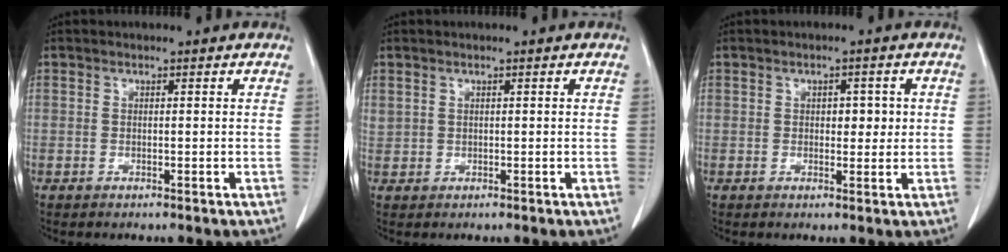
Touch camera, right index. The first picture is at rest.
{"total": 1.3, "force": [0.8, 1.0, 0.4], "torque": [-0.009, 0.012, 0.019]}
{"total": 2.7, "force": [0.4, 1.5, 2.2], "torque": [-0.025, 0.002, 0.004]}